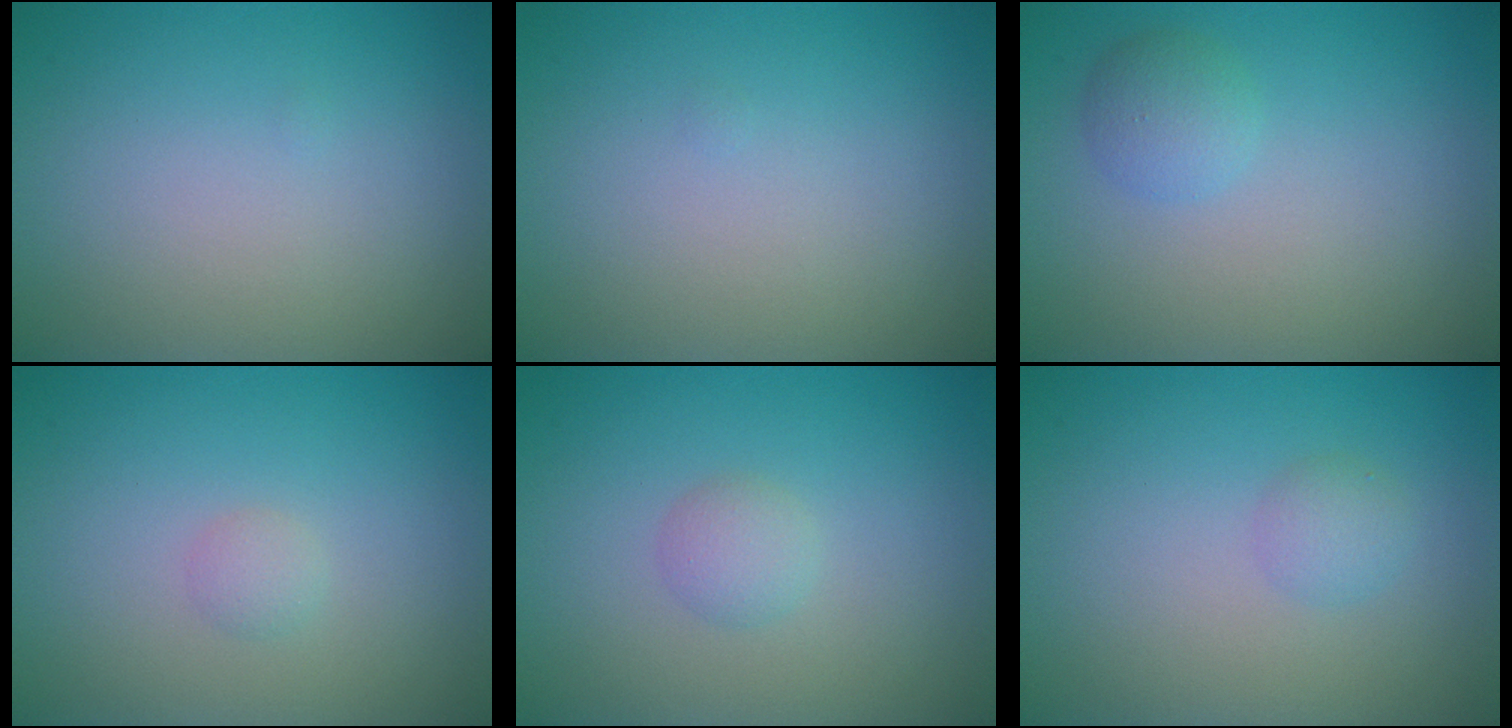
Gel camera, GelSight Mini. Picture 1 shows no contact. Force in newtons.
{"total": 0.0}
{"total": 1.9, "press": 1.9, "slide": 0.1}
{"total": 0.9, "press": 0.9, "slide": 0.0}
{"total": 1.4, "press": 1.4, "slide": 0.1}
{"total": 1.3, "press": 1.3, "slide": 0.1}